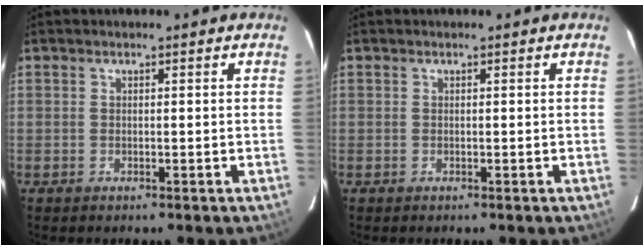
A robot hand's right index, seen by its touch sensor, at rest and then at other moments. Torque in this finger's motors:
{"motor_torque": [0.00, 0.00, 0.00, 0.00]}